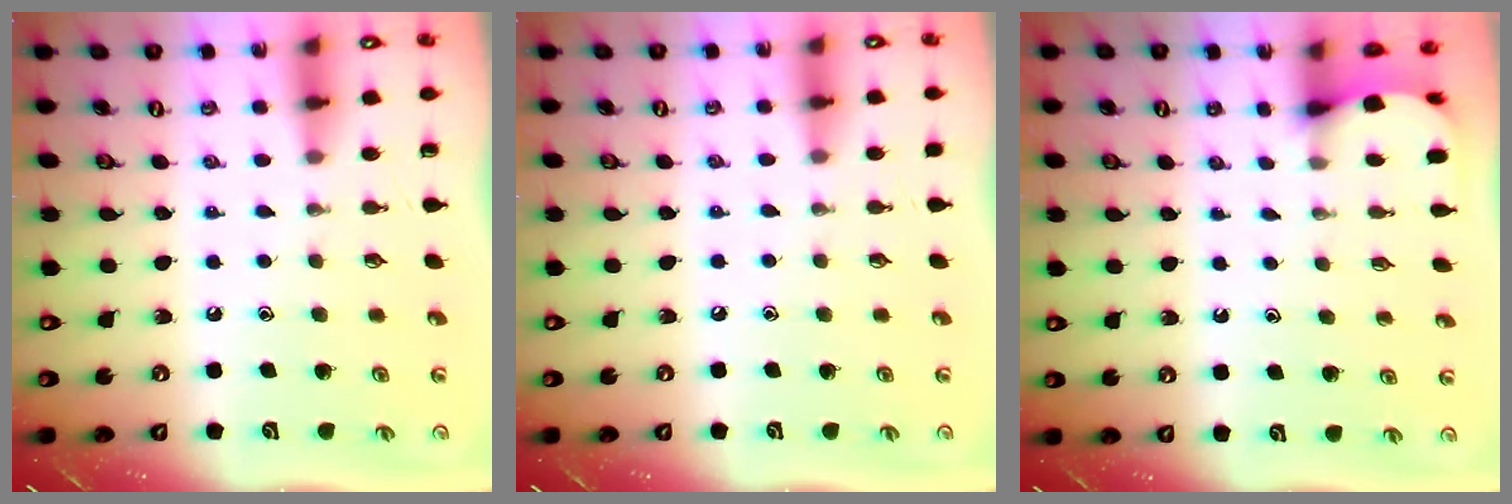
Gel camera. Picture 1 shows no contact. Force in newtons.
{"total": 1.0, "press": 1.0, "slide": 0.2}
{"total": 2.4, "press": 2.4, "slide": 0.3}